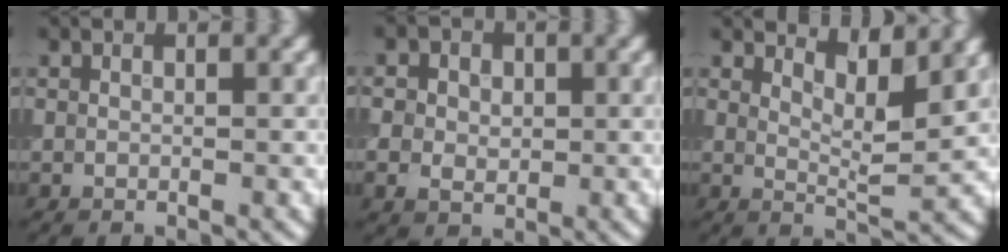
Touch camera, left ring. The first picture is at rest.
{"total": 4.2, "force": [0.6, 3.6, 2.2], "torque": [-0.027, 0.012, -0.012]}
{"total": 4.3, "force": [3.4, 0.8, 2.6], "torque": [-0.043, -0.003, 0.052]}